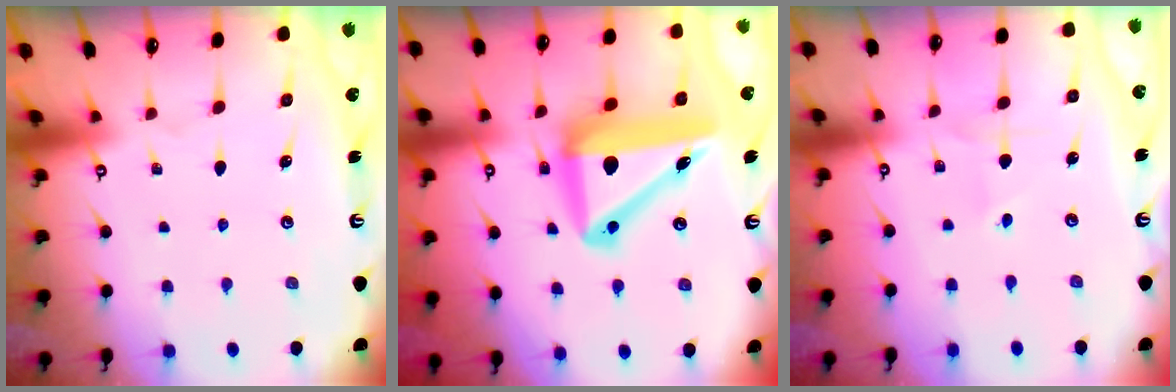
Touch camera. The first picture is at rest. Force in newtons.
{"total": 14.5, "press": 14.3, "slide": 2.8}
{"total": 1.3, "press": 1.3, "slide": 0.1}